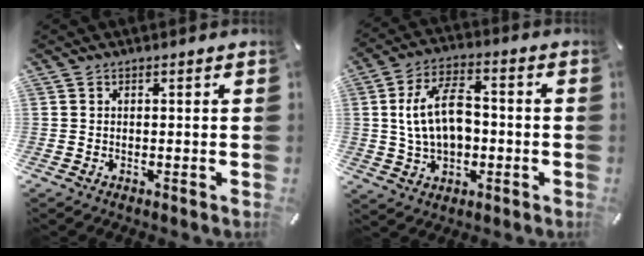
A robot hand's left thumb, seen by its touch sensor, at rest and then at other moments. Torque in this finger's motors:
{"motor_torque": [0.33, 1.85, 1.09, -0.70, 0.42]}